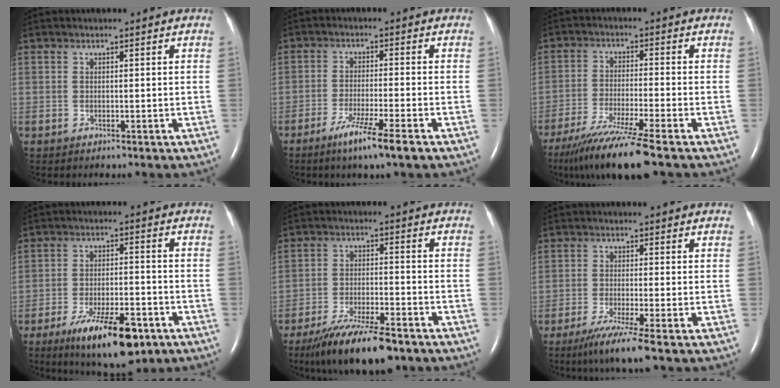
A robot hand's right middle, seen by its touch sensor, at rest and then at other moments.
{"total": 7.0, "force": [-4.4, -0.6, 5.5], "torque": [-0.099, -0.019, -0.078]}
{"total": 11.2, "force": [-8.1, -0.8, 7.7], "torque": [-0.136, -0.036, -0.137]}
{"total": 12.7, "force": [-7.5, 3.6, 9.7], "torque": [-0.162, -0.017, -0.114]}
{"total": 12.4, "force": [-9.4, 2.4, 7.7], "torque": [-0.134, -0.029, -0.157]}
{"total": 6.6, "force": [-4.5, -0.9, 4.8], "torque": [-0.086, -0.022, -0.082]}